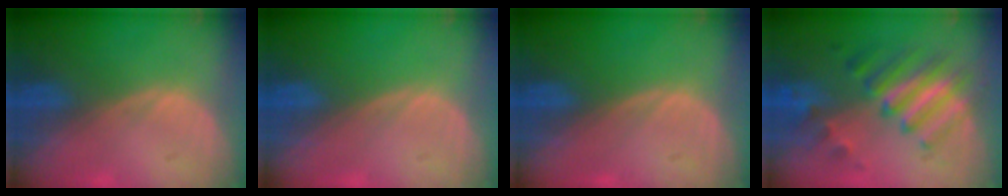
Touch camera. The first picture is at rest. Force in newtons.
{"total": 0.0}
{"total": 0.0}
{"total": 7.8, "press": 7.7, "slide": 0.9}